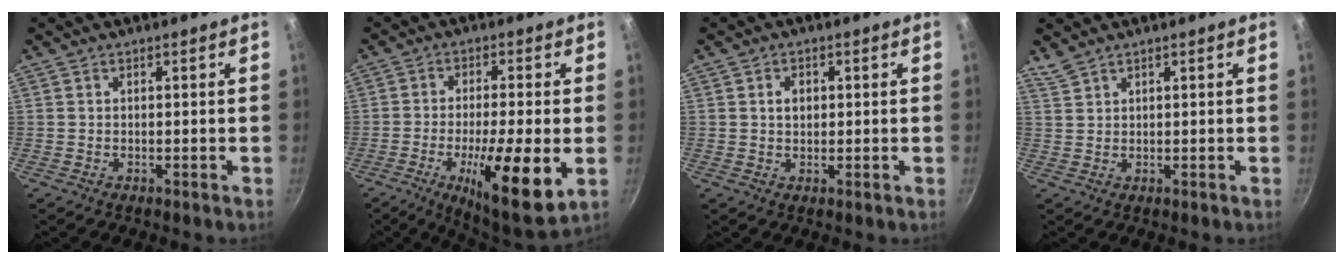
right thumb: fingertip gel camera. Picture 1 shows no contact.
{"total": 15.8, "force": [-4.3, 3.7, 14.8], "torque": [-0.233, 0.003, -0.067]}
{"total": 2.5, "force": [0.5, 1.9, 1.6], "torque": [-0.015, 0.002, 0.008]}
{"total": 2.2, "force": [1.9, 0.5, 0.7], "torque": [-0.017, -0.001, 0.047]}